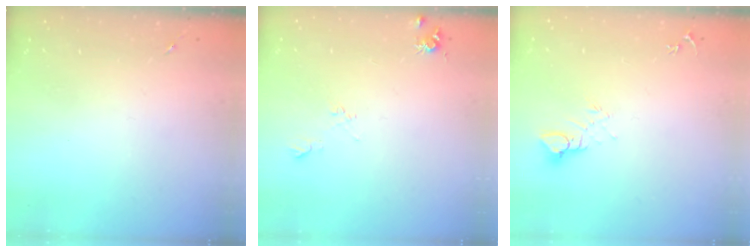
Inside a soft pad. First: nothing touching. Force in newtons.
{"total": 8.2, "press": 8.2, "slide": 0.8}
{"total": 5.5, "press": 5.5, "slide": 0.4}